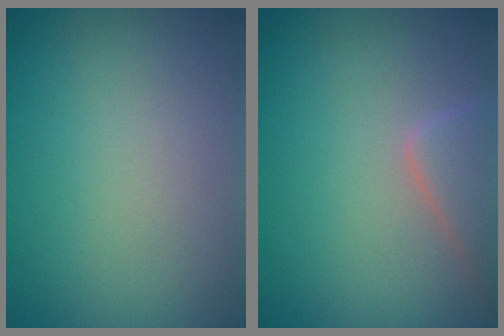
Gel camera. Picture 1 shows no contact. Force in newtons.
{"total": 2.9, "press": 2.9, "slide": 0.3}